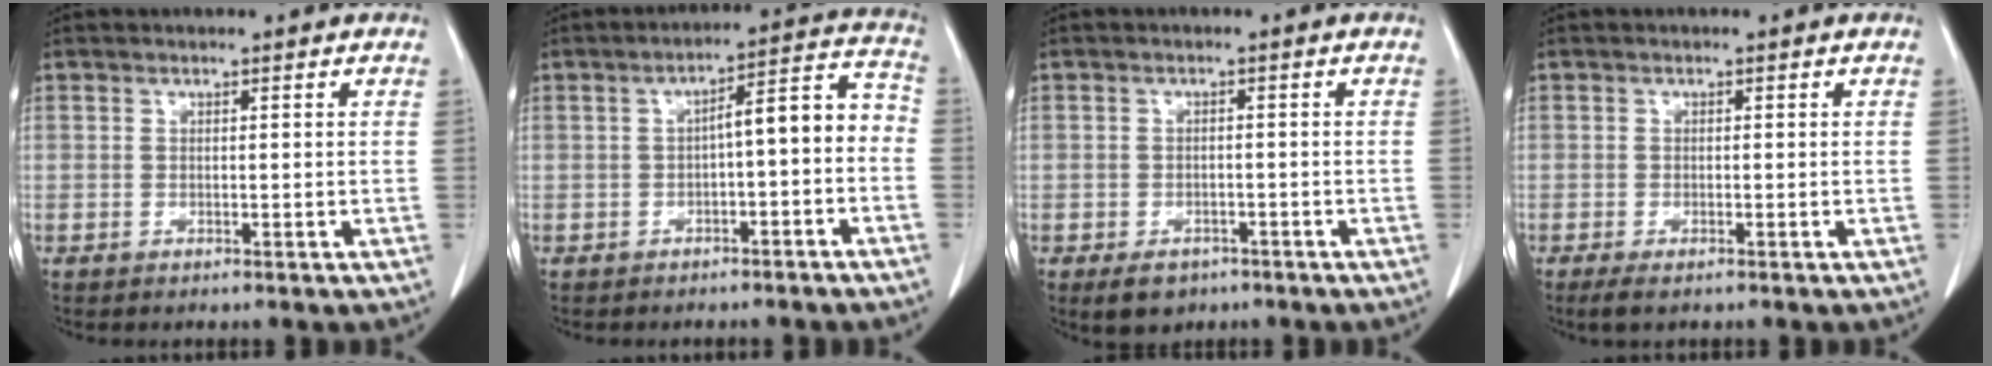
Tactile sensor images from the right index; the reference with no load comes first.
{"total": 7.9, "force": [-1.6, 2.0, 7.4], "torque": [-0.097, 0.044, -0.020]}
{"total": 4.2, "force": [-2.7, 2.8, 1.5], "torque": [-0.018, 0.001, -0.032]}
{"total": 2.1, "force": [-1.4, 0.6, 1.4], "torque": [-0.026, -0.005, -0.021]}